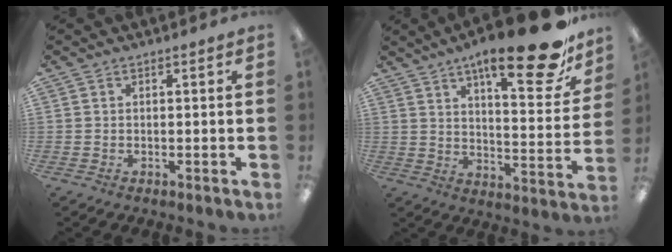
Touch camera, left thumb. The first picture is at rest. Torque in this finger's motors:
{"motor_torque": [0.99, 0.29, 1.55, -1.21, 0.32]}